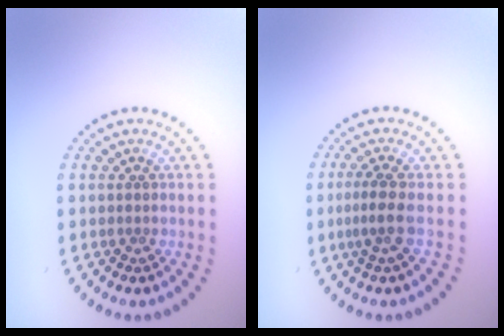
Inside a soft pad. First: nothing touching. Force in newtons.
{"total": 2.2, "press": 1.6, "slide": 1.6}